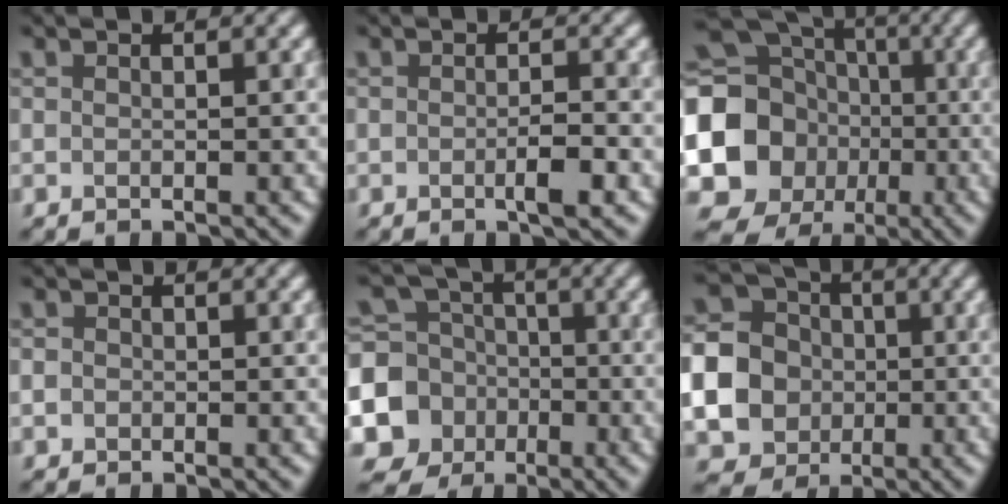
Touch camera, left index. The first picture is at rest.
{"total": 2.1, "force": [-0.7, 0.4, 1.9], "torque": [-0.030, -0.001, -0.012]}
{"total": 16.4, "force": [-1.7, 14.8, 6.9], "torque": [-0.150, -0.028, -0.064]}
{"total": 1.1, "force": [-0.1, 1.1, 0.4], "torque": [-0.003, -0.002, -0.006]}
{"total": 9.9, "force": [-3.0, 9.0, 2.8], "torque": [-0.073, -0.016, -0.082]}
{"total": 14.9, "force": [-2.0, 14.0, 4.6], "torque": [-0.164, -0.015, -0.065]}